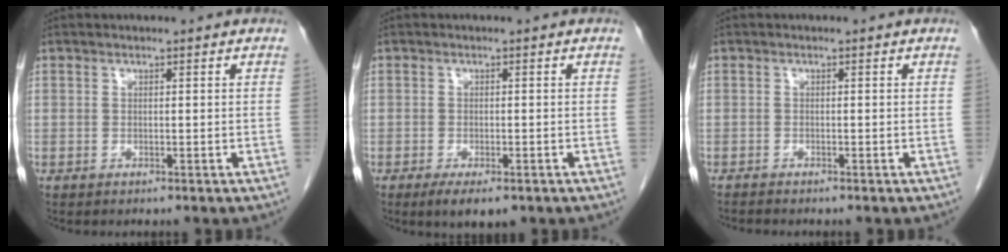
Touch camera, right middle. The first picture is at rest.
{"total": 4.4, "force": [-2.8, 1.4, 3.1], "torque": [-0.049, -0.008, -0.038]}
{"total": 1.1, "force": [-1.1, 0.0, 0.3], "torque": [-0.007, -0.002, -0.018]}